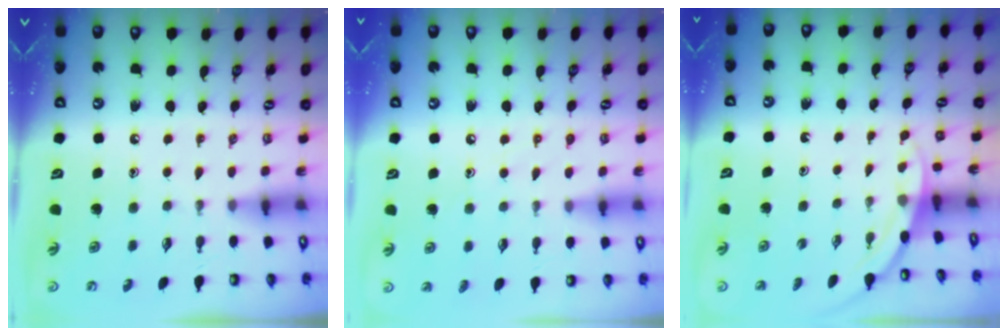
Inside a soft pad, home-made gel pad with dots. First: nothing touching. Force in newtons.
{"total": 6.9, "press": 6.9, "slide": 0.7}
{"total": 2.6, "press": 2.6, "slide": 0.1}